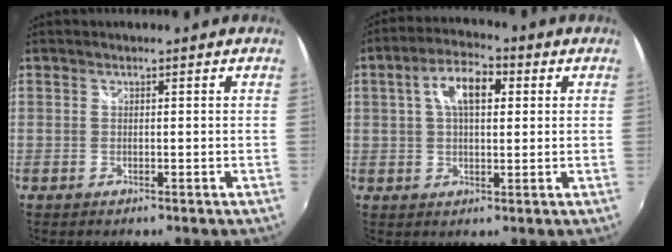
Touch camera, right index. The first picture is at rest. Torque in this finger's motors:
{"motor_torque": [0.38, 0.09, 0.41, 0.12]}